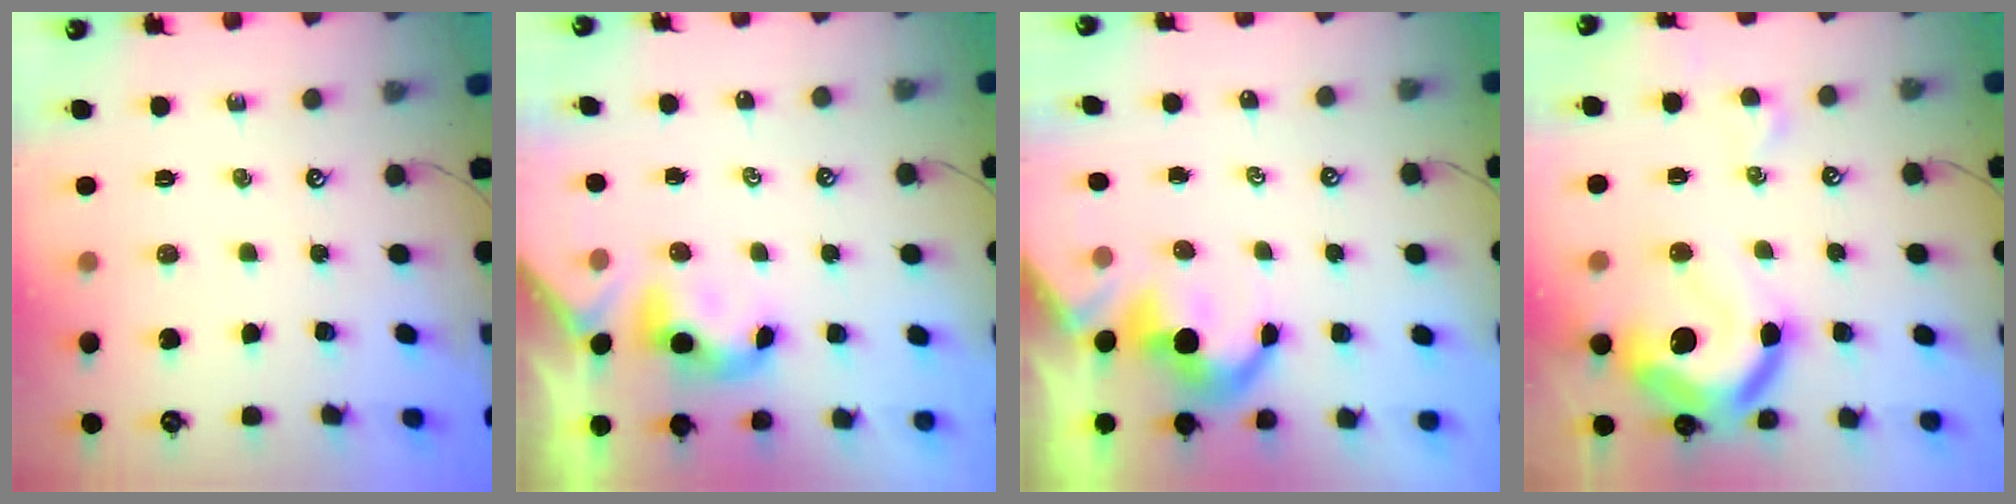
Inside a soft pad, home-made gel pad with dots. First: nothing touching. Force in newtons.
{"total": 2.3, "press": 2.3, "slide": 0.2}
{"total": 3.2, "press": 3.2, "slide": 0.4}
{"total": 16.4, "press": 16.1, "slide": 2.8}